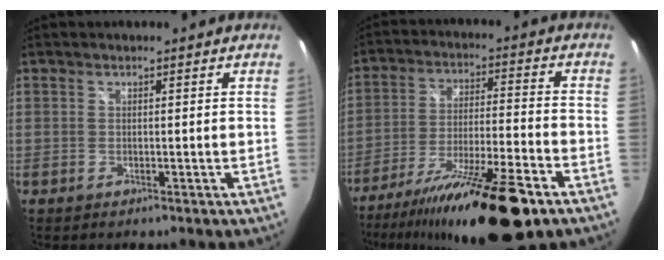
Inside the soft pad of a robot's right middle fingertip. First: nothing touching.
{"total": 21.0, "force": [-15.3, 2.6, 14.1], "torque": [-0.256, -0.031, -0.250]}